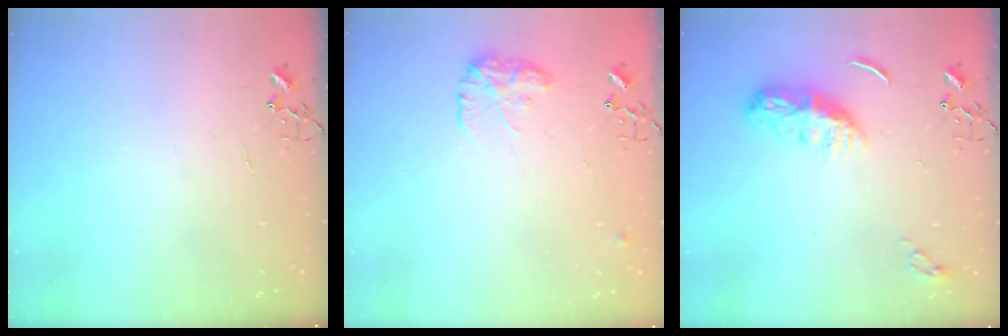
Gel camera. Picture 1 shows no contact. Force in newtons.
{"total": 10.8, "press": 10.8, "slide": 0.6}
{"total": 9.1, "press": 9.1, "slide": 0.2}